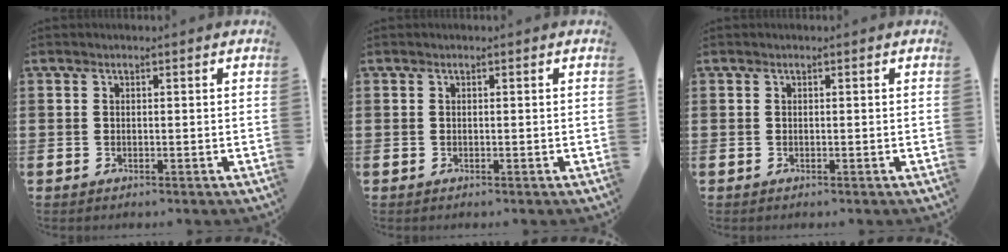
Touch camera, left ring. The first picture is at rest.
{"total": 0.0}
{"total": 0.0}